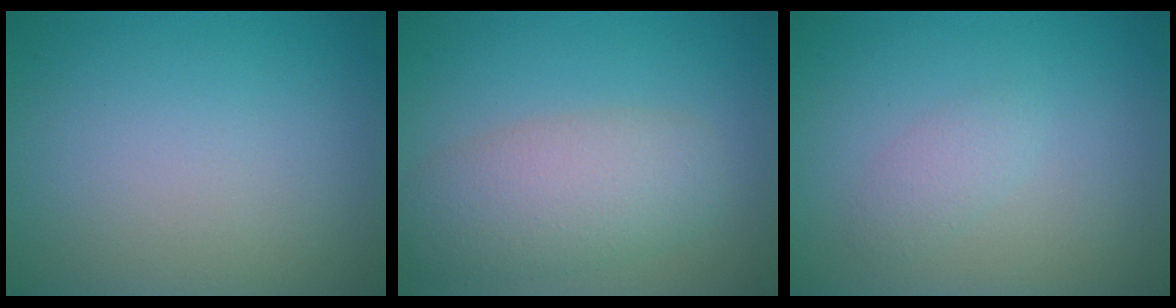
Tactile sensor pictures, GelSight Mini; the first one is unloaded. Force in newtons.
{"total": 5.3, "press": 5.3, "slide": 0.2}
{"total": 1.3, "press": 1.3, "slide": 0.1}